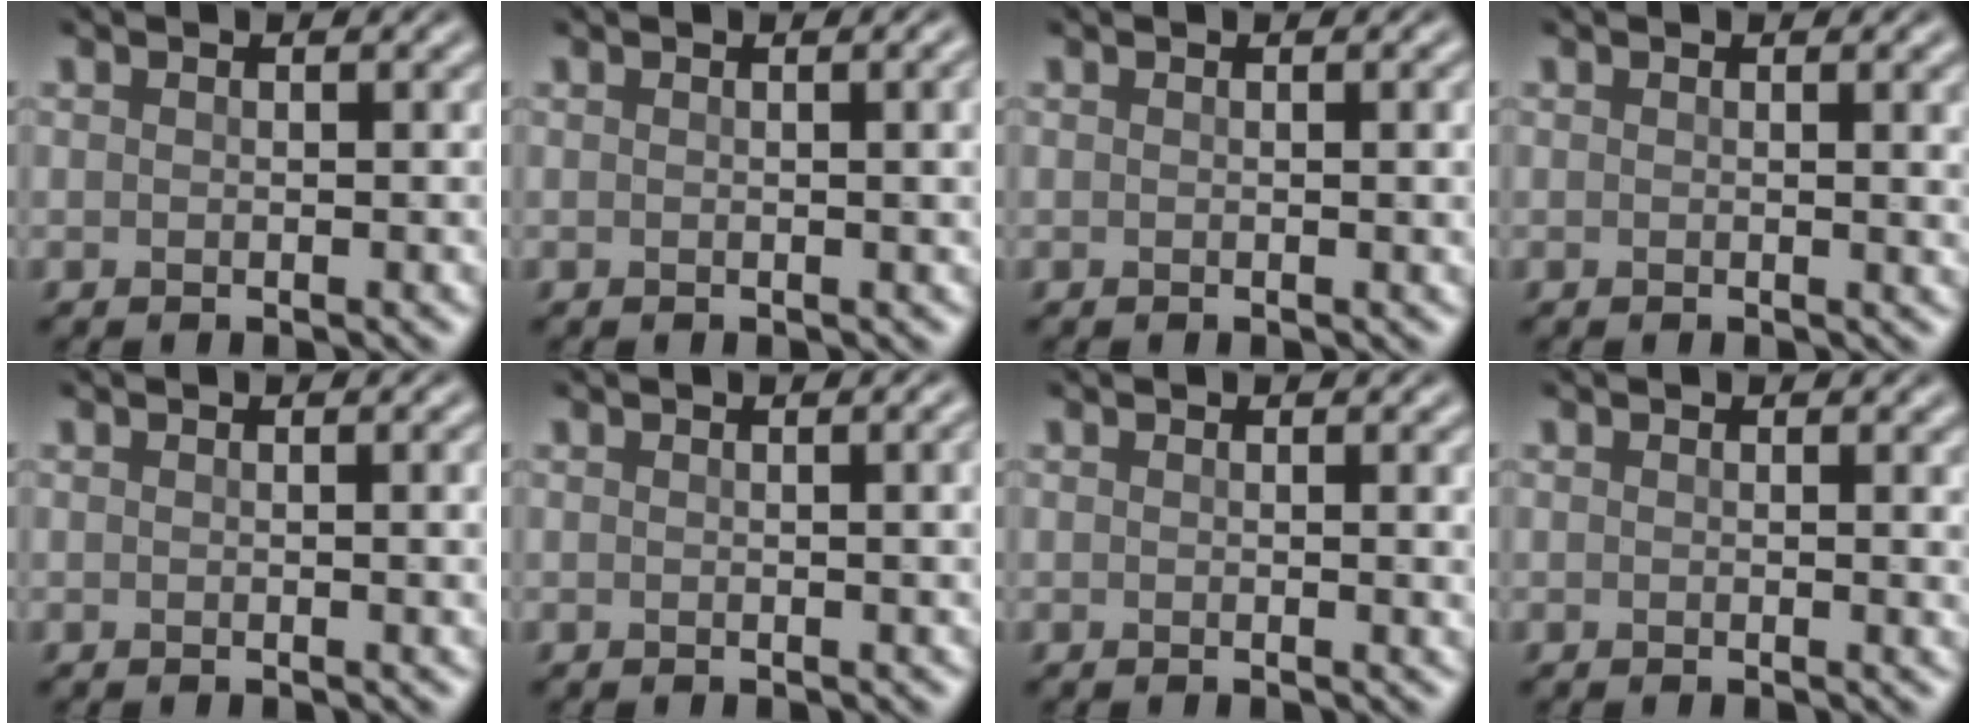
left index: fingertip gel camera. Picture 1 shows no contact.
{"total": 2.3, "force": [0.3, 0.7, 2.1], "torque": [-0.017, 0.006, 0.001]}
{"total": 1.7, "force": [0.2, 0.5, 1.7], "torque": [-0.014, 0.004, -0.001]}
{"total": 2.2, "force": [0.5, 0.7, 2.0], "torque": [-0.015, 0.003, 0.003]}
{"total": 1.9, "force": [0.2, 0.5, 1.8], "torque": [-0.015, 0.003, -0.002]}
{"total": 2.3, "force": [0.3, 0.7, 2.1], "torque": [-0.017, 0.006, 0.001]}
{"total": 1.5, "force": [0.3, 0.5, 1.4], "torque": [-0.011, 0.001, 0.000]}
{"total": 1.0, "force": [0.3, 0.2, 0.9], "torque": [-0.006, -0.001, 0.001]}